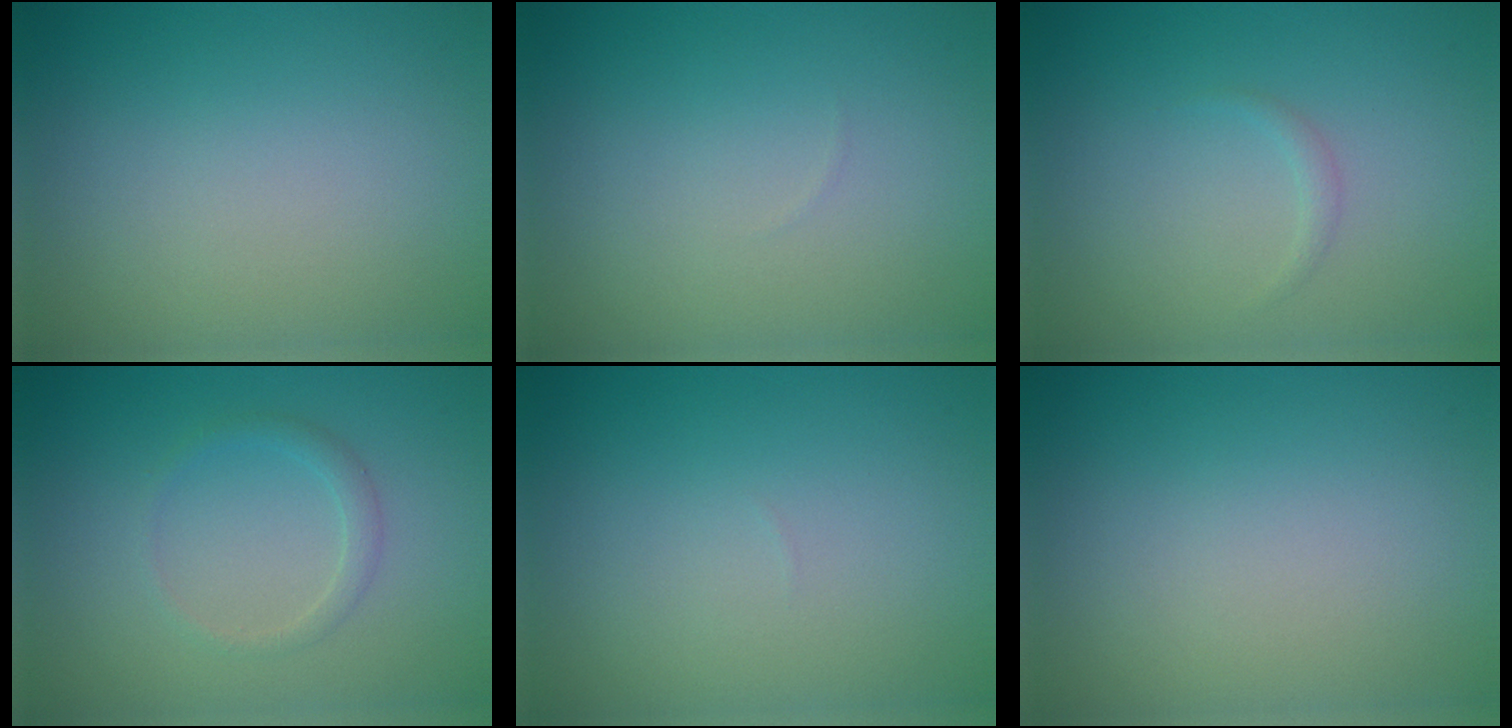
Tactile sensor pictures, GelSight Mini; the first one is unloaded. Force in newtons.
{"total": 0.0}
{"total": 0.7, "press": 0.7, "slide": 0.0}
{"total": 1.3, "press": 1.3, "slide": 0.1}
{"total": 0.0}
{"total": 0.0}